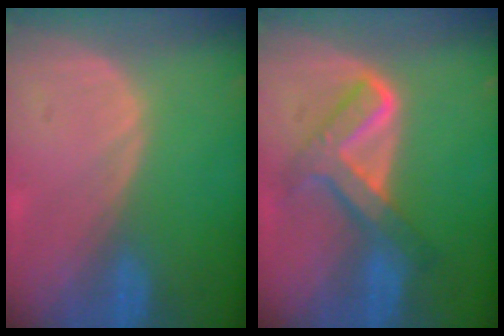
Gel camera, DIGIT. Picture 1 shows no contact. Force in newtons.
{"total": 6.9, "press": 6.9, "slide": 0.4}